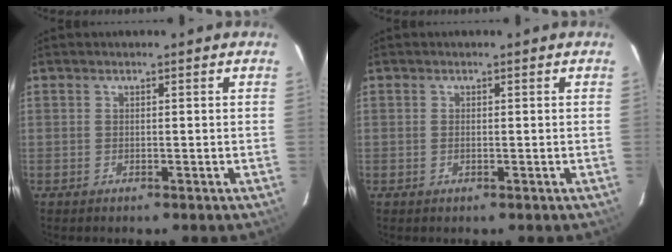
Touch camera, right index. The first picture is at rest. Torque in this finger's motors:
{"motor_torque": [-0.09, 0.05, -0.09, 0.00]}